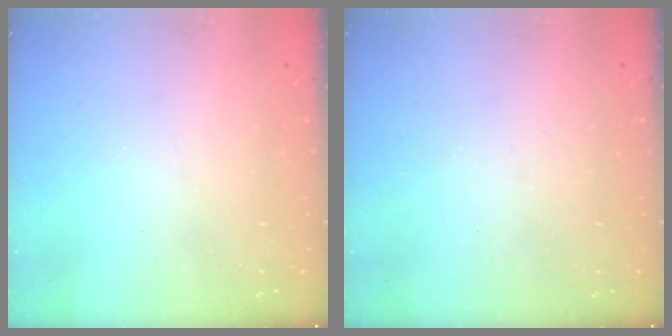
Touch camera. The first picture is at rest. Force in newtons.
{"total": 0.6, "press": 0.4, "slide": 0.4}